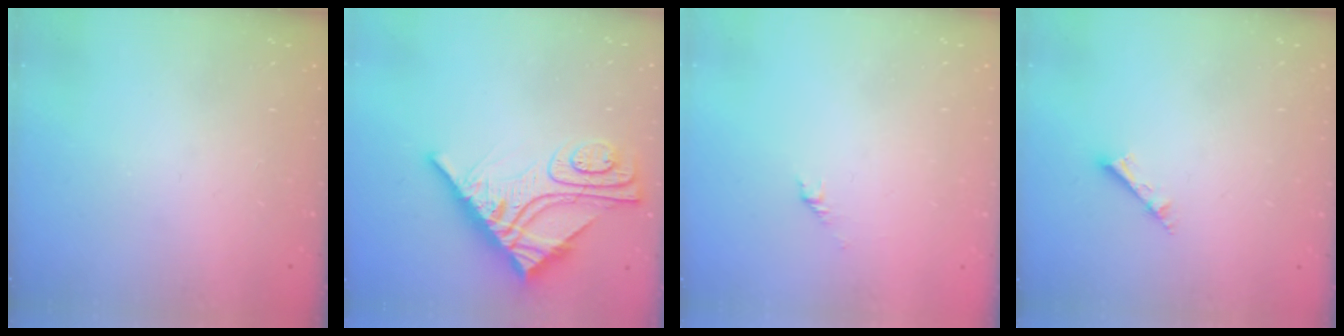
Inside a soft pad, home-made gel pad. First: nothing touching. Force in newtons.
{"total": 13.6, "press": 13.6, "slide": 1.3}
{"total": 1.5, "press": 1.4, "slide": 0.5}
{"total": 2.5, "press": 2.5, "slide": 0.1}